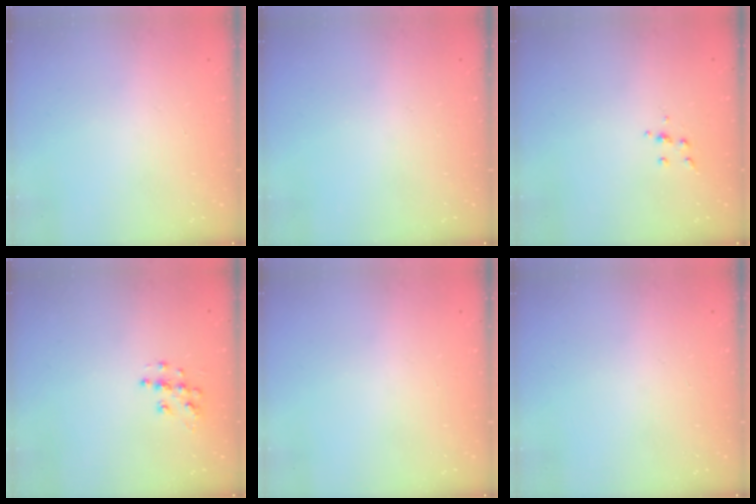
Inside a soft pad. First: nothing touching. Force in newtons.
{"total": 0.0}
{"total": 4.0, "press": 3.9, "slide": 0.9}
{"total": 7.3, "press": 7.3, "slide": 0.2}
{"total": 0.0}
{"total": 0.0}